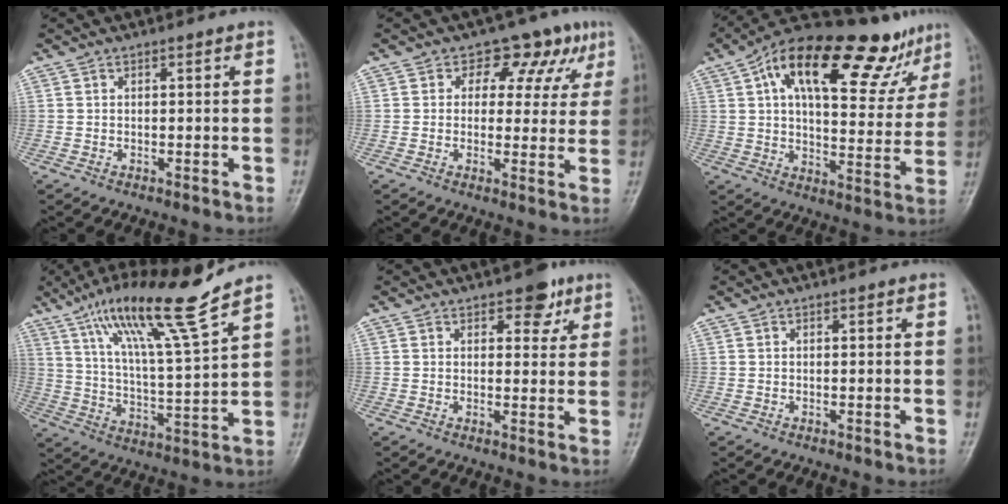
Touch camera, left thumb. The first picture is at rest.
{"total": 9.2, "force": [4.4, 6.4, 5.0], "torque": [-0.008, -0.006, 0.048]}
{"total": 24.7, "force": [14.4, 9.6, 17.7], "torque": [-0.220, -0.003, 0.218]}
{"total": 16.7, "force": [11.6, 0.8, 12.0], "torque": [-0.201, -0.057, 0.203]}
{"total": 4.7, "force": [2.8, 2.7, 2.6], "torque": [-0.009, -0.013, 0.034]}
{"total": 0.0}